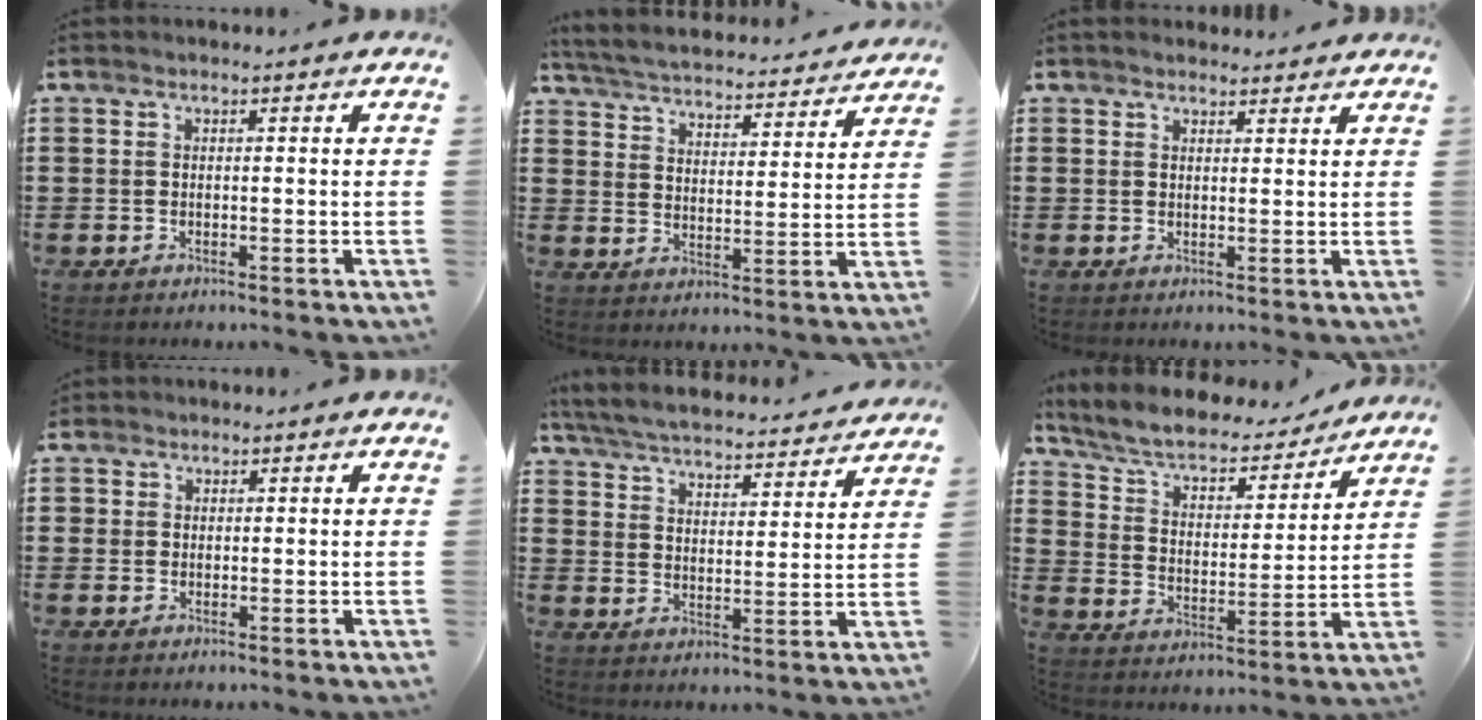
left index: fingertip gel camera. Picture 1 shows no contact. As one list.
[{"total": 4.0, "force": [4.0, -0.2, 0.3], "torque": [-0.029, -0.034, 0.063]}, {"total": 1.6, "force": [1.6, 0.4, 0.0], "torque": [-0.002, 0.003, 0.031]}, {"total": 1.5, "force": [1.0, 1.1, -0.1], "torque": [-0.005, 0.007, 0.021]}, {"total": 4.7, "force": [4.6, -0.3, 0.7], "torque": [-0.038, -0.037, 0.074]}, {"total": 5.4, "force": [4.5, 1.9, 2.3], "torque": [-0.068, -0.028, 0.070]}]